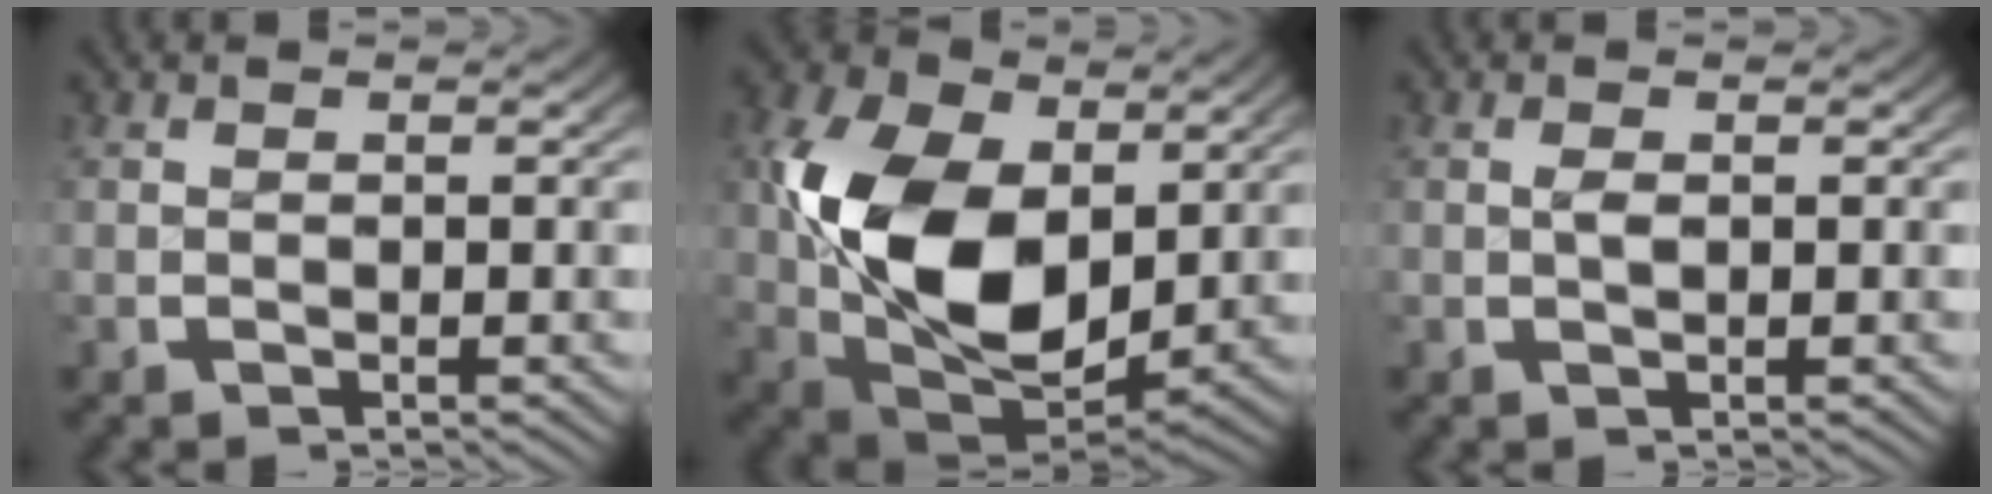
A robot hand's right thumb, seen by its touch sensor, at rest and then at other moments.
{"total": 13.8, "force": [0.5, 9.3, 10.1], "torque": [-0.236, -0.070, 0.030]}
{"total": 0.6, "force": [0.1, 0.3, 0.4], "torque": [-0.013, -0.005, 0.004]}